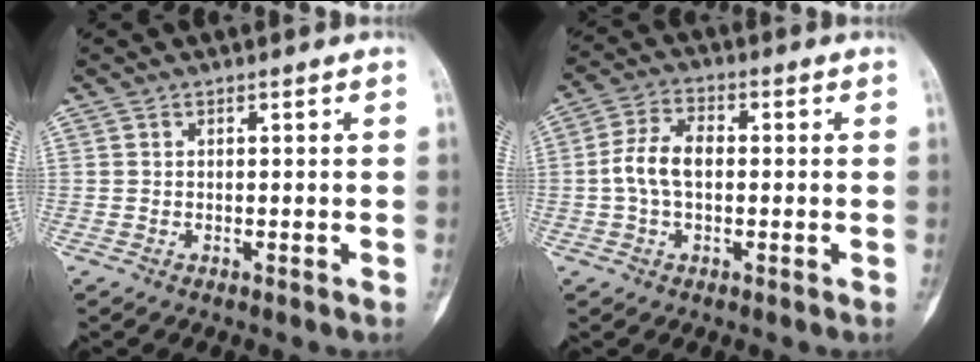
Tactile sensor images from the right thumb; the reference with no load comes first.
{"total": 7.2, "force": [-0.2, 4.3, 5.8], "torque": [-0.115, 0.021, -0.011]}